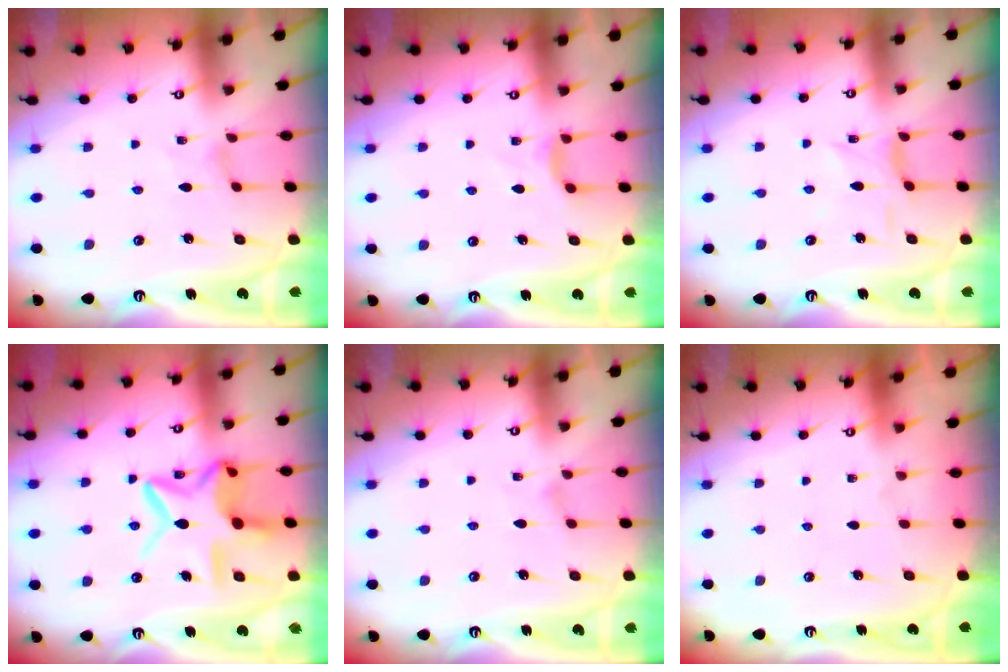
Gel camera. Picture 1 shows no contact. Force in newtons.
{"total": 4.2, "press": 4.2, "slide": 0.7}
{"total": 1.5, "press": 1.4, "slide": 0.1}
{"total": 13.5, "press": 13.5, "slide": 1.2}
{"total": 0.7, "press": 0.7, "slide": 0.2}
{"total": 0.0}